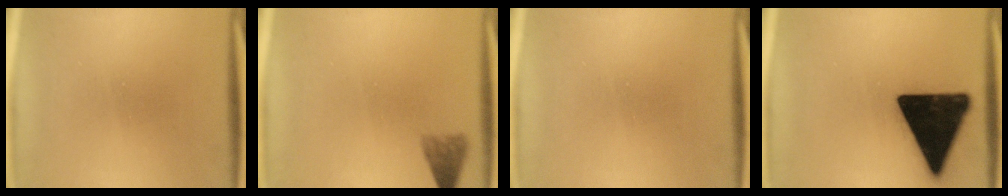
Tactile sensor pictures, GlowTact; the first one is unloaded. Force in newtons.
{"total": 2.9}
{"total": 0.0}
{"total": 19.9}